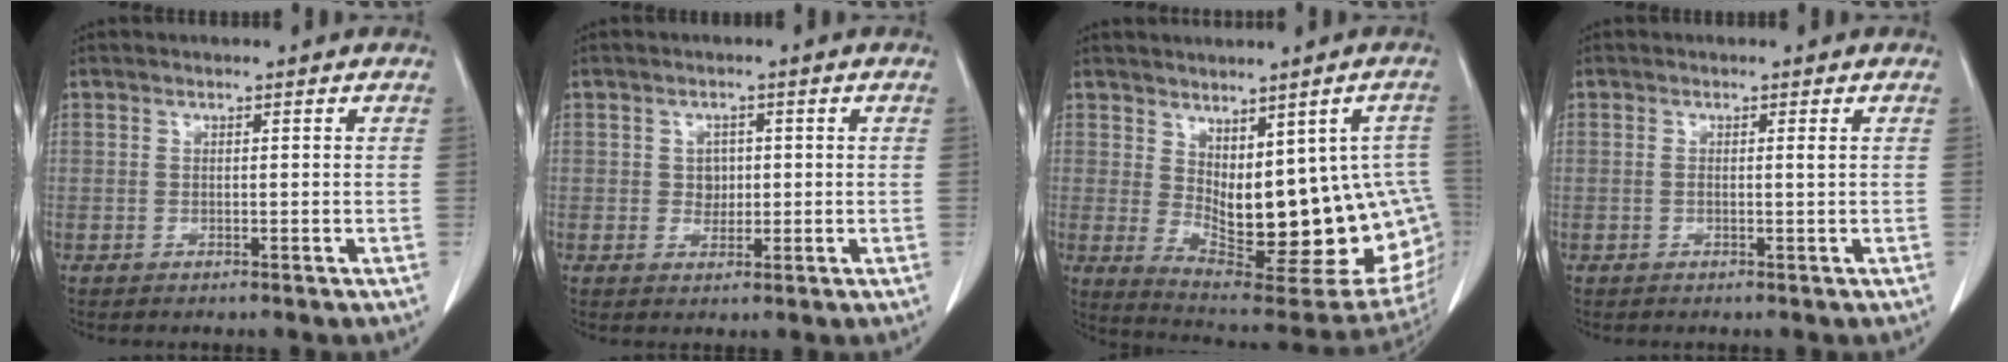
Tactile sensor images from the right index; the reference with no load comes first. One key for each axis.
{"total": 2.5, "fx": 0.2, "fy": 2.1, "fz": 1.4, "tx": -0.017, "ty": 0.003, "tz": 0.006}
{"total": 22.0, "fx": -1.5, "fy": 8.5, "fz": 20.2, "tx": -0.201, "ty": -0.003, "tz": 0.006}
{"total": 0.8, "fx": 0.2, "fy": -0.1, "fz": 0.7, "tx": -0.014, "ty": 0.000, "tz": 0.001}